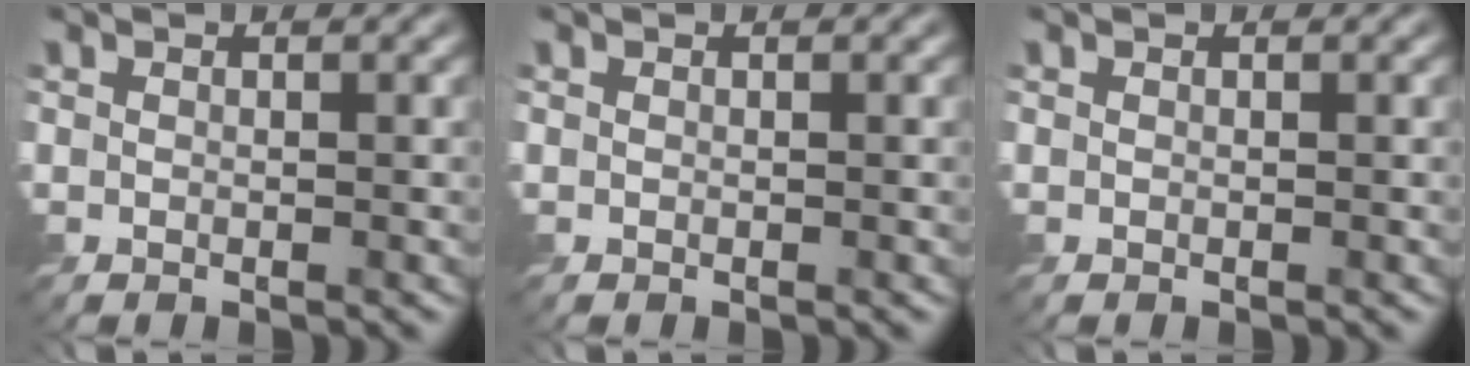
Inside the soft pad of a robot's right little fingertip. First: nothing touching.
{"total": 0.0}
{"total": 0.0}